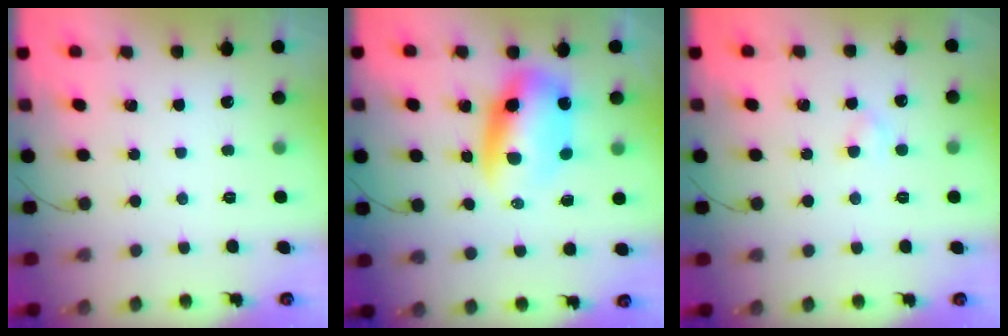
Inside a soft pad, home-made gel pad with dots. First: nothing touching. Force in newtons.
{"total": 10.1, "press": 9.7, "slide": 2.7}
{"total": 2.6, "press": 2.4, "slide": 1.0}